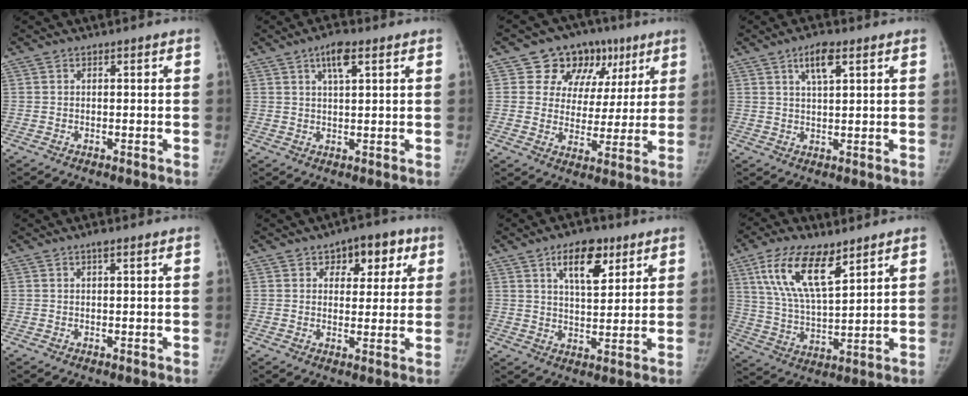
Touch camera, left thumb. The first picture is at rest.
{"total": 5.1, "force": [2.6, 1.2, 4.3], "torque": [-0.075, -0.004, 0.043]}
{"total": 14.0, "force": [7.1, 10.8, 5.4], "torque": [-0.020, -0.009, 0.102]}
{"total": 5.4, "force": [2.8, 1.3, 4.5], "torque": [-0.081, -0.007, 0.048]}
{"total": 1.4, "force": [0.6, -0.1, 1.2], "torque": [-0.027, 0.004, 0.009]}
{"total": 8.0, "force": [3.7, 5.0, 5.0], "torque": [-0.022, -0.008, 0.044]}
{"total": 9.5, "force": [5.1, 4.3, 6.8], "torque": [-0.087, -0.027, 0.082]}
{"total": 14.1, "force": [7.7, 5.0, 10.6], "torque": [-0.193, -0.031, 0.152]}